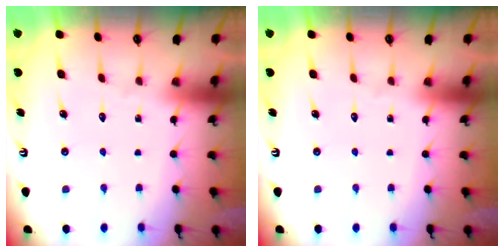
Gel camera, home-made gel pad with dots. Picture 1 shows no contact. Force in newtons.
{"total": 0.0}